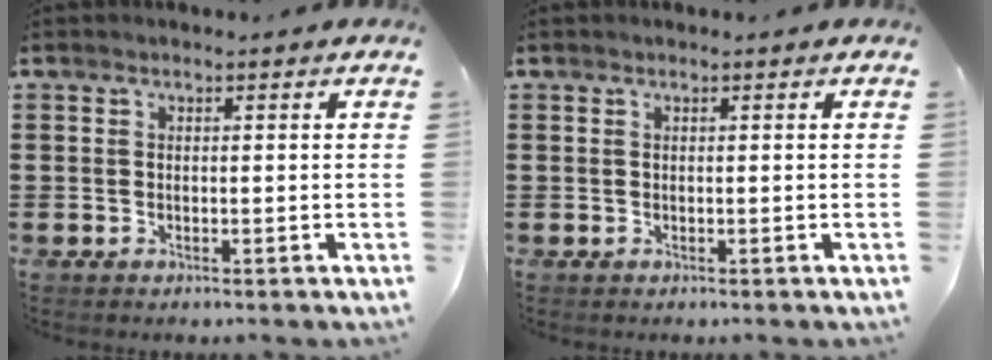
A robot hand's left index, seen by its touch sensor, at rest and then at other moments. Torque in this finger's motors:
{"motor_torque": [-0.09, -0.04, -0.02, 0.00]}